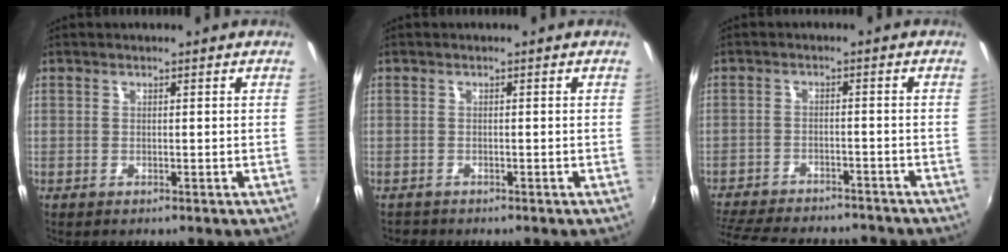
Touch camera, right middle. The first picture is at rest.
{"total": 1.1, "force": [-1.0, 0.5, 0.0], "torque": [-0.005, -0.001, -0.019]}
{"total": 18.0, "force": [-15.4, 5.6, 7.3], "torque": [-0.168, -0.017, -0.223]}